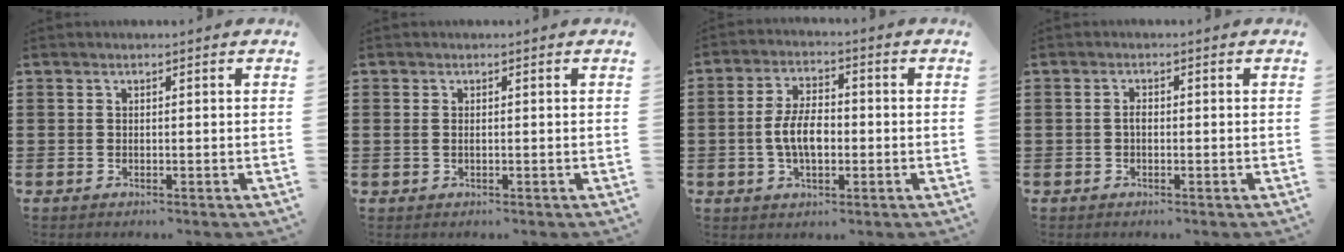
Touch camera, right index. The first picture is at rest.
{"total": 0.9, "force": [0.1, 0.5, 0.8], "torque": [-0.017, 0.004, 0.000]}
{"total": 6.5, "force": [-0.8, 3.3, 5.5], "torque": [-0.122, 0.002, -0.021]}
{"total": 1.3, "force": [-0.3, 0.6, 1.1], "torque": [-0.021, -0.001, -0.005]}